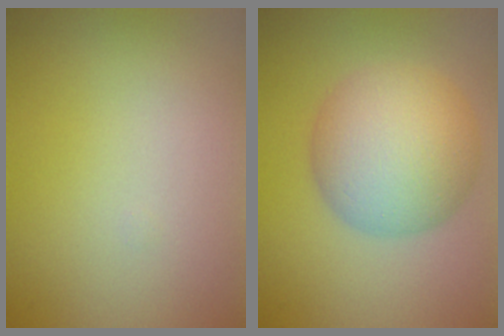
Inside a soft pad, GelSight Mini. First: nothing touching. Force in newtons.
{"total": 7.9, "press": 7.9, "slide": 0.3}